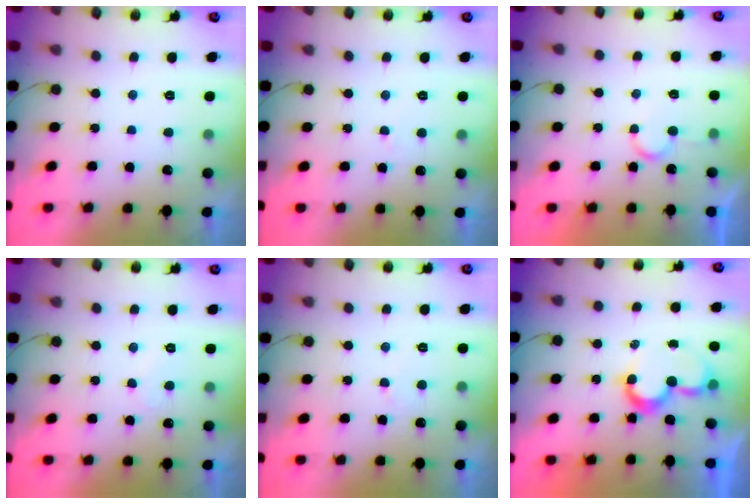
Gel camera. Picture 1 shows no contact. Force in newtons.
{"total": 1.4, "press": 1.4, "slide": 0.1}
{"total": 5.4, "press": 5.4, "slide": 0.4}
{"total": 5.5, "press": 5.5, "slide": 0.5}
{"total": 2.6, "press": 2.6, "slide": 0.1}
{"total": 8.2, "press": 8.2, "slide": 0.1}